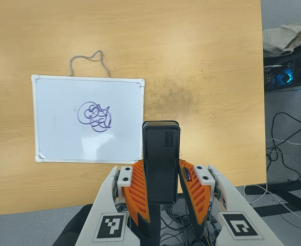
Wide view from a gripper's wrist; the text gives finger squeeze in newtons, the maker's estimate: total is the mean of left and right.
{"total": 3.9, "left": 2.5, "right": 5.3}